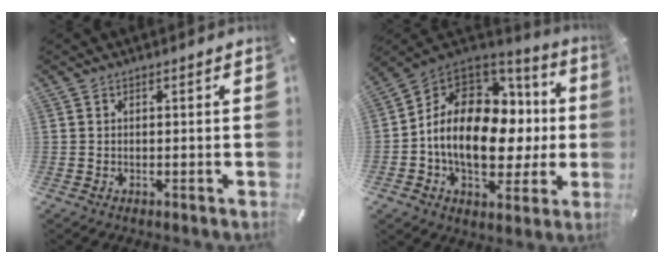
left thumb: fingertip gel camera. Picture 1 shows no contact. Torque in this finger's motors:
{"motor_torque": [1.62, 3.39, 2.77, 0.00, 0.29]}